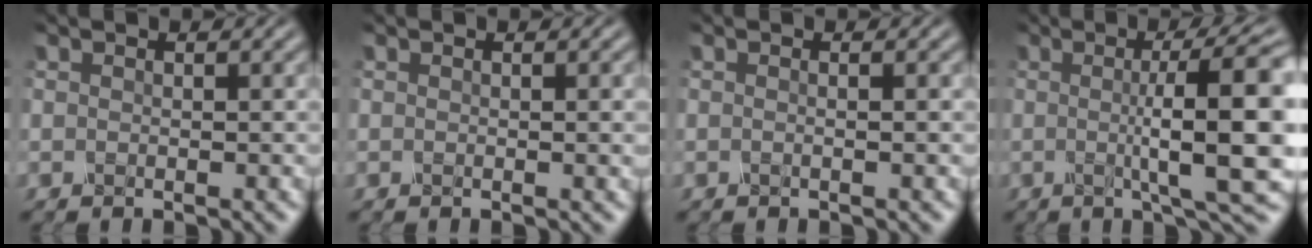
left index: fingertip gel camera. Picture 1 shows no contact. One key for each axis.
{"total": 1.2, "fx": 0.1, "fy": 0.3, "fz": 1.1, "tx": -0.012, "ty": 0.003, "tz": 0.000}
{"total": 1.2, "fx": 0.0, "fy": 0.5, "fz": 1.0, "tx": -0.008, "ty": -0.003, "tz": -0.019}
{"total": 11.3, "fx": 0.4, "fy": 2.3, "fz": 11.1, "tx": -0.134, "ty": 0.011, "tz": 0.004}